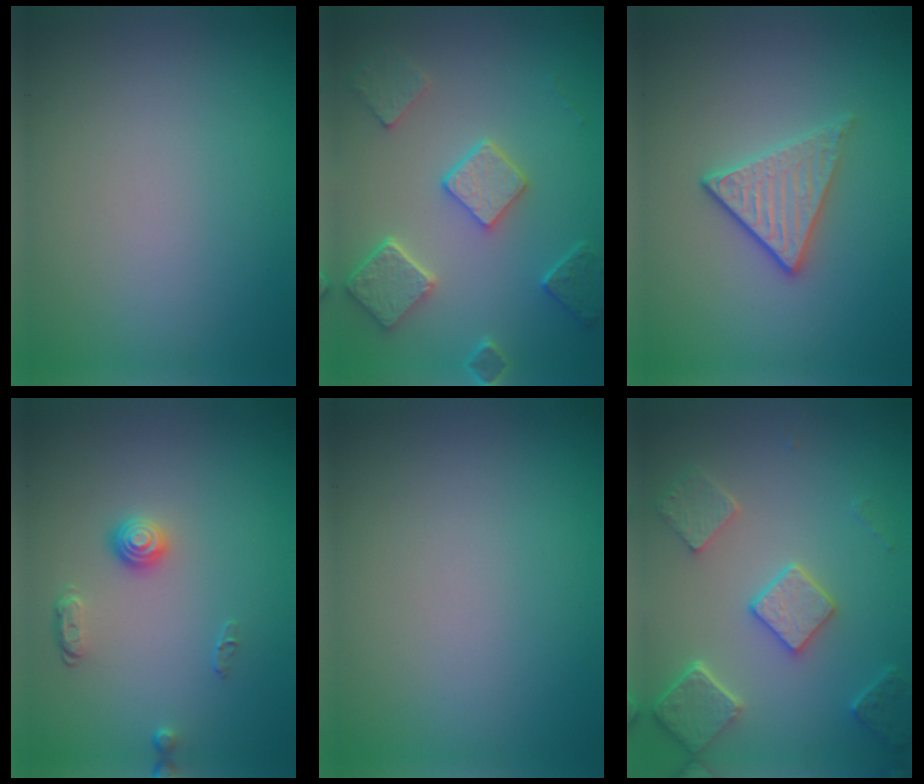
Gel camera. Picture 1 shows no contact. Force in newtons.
{"total": 4.9, "press": 4.0, "slide": 2.9}
{"total": 2.8, "press": 2.6, "slide": 1.1}
{"total": 1.7, "press": 1.4, "slide": 1.0}
{"total": 0.0}
{"total": 4.9, "press": 3.9, "slide": 3.0}